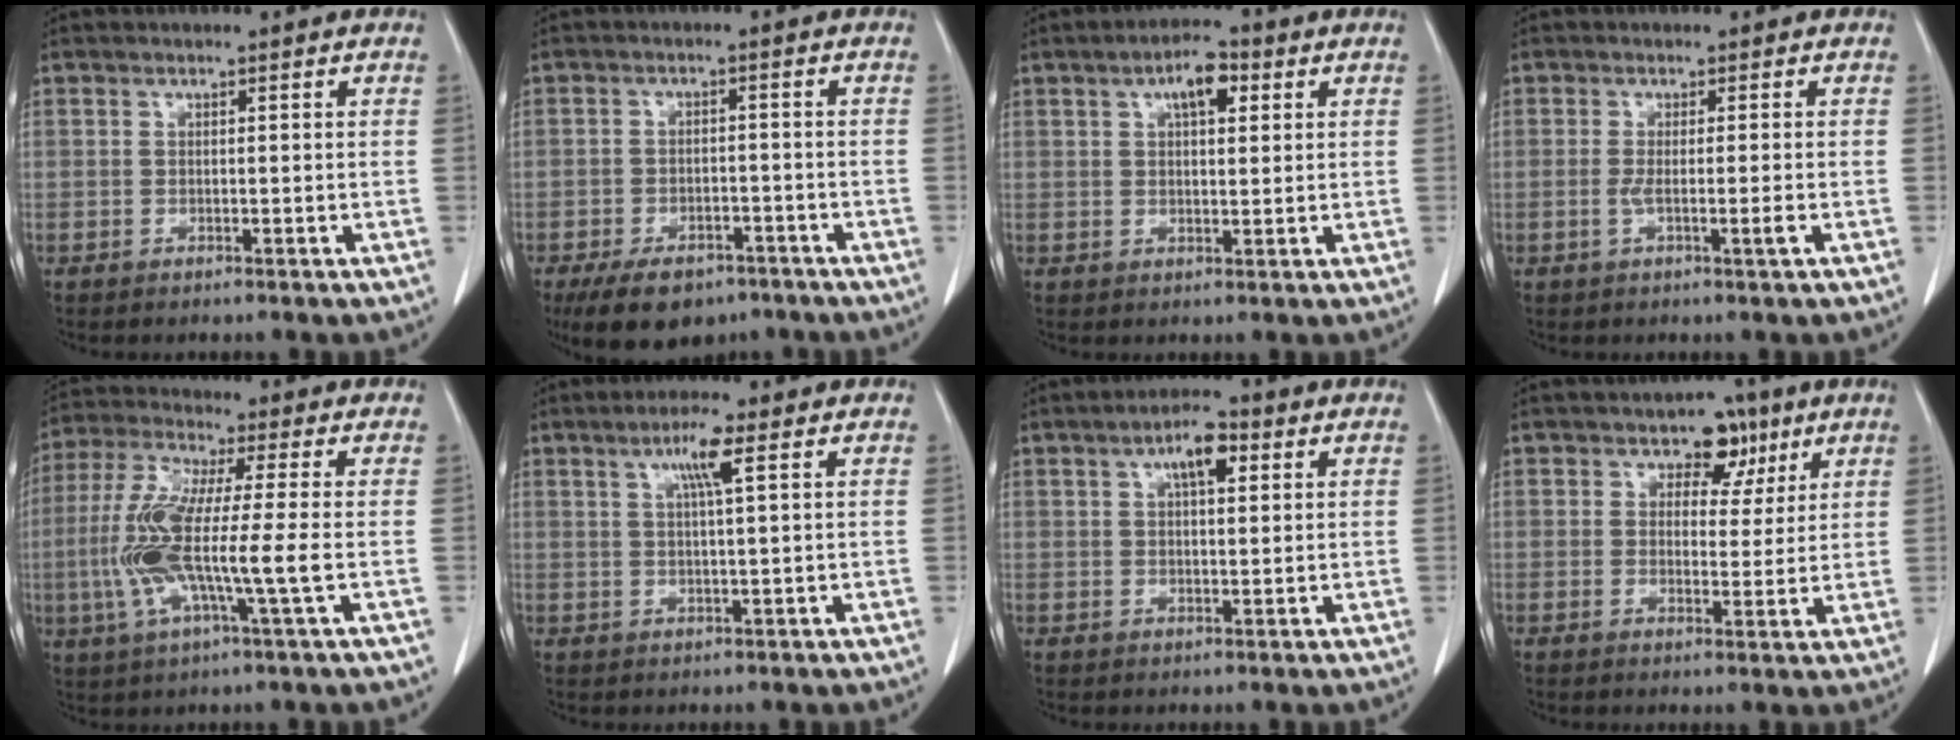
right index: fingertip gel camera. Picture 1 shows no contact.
{"total": 10.7, "force": [-7.6, 5.6, 5.2], "torque": [-0.086, 0.001, -0.116]}
{"total": 5.7, "force": [2.3, 2.3, 4.6], "torque": [-0.080, 0.010, 0.039]}
{"total": 2.9, "force": [-0.8, 0.0, 2.7], "torque": [-0.053, -0.001, -0.013]}
{"total": 13.2, "force": [-2.1, 0.9, 13.0], "torque": [-0.273, -0.007, -0.045]}
{"total": 4.8, "force": [2.0, 0.2, 4.4], "torque": [-0.081, 0.003, 0.037]}
{"total": 5.5, "force": [2.3, 2.0, 4.6], "torque": [-0.082, 0.009, 0.038]}
{"total": 6.4, "force": [3.4, 4.3, 3.3], "torque": [-0.040, 0.015, 0.050]}